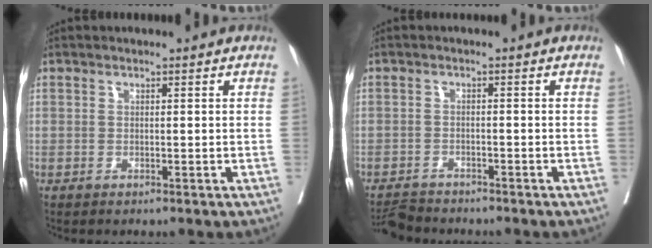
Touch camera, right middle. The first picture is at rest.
{"total": 3.5, "force": [-3.5, 0.5, 0.1], "torque": [-0.002, -0.013, -0.064]}